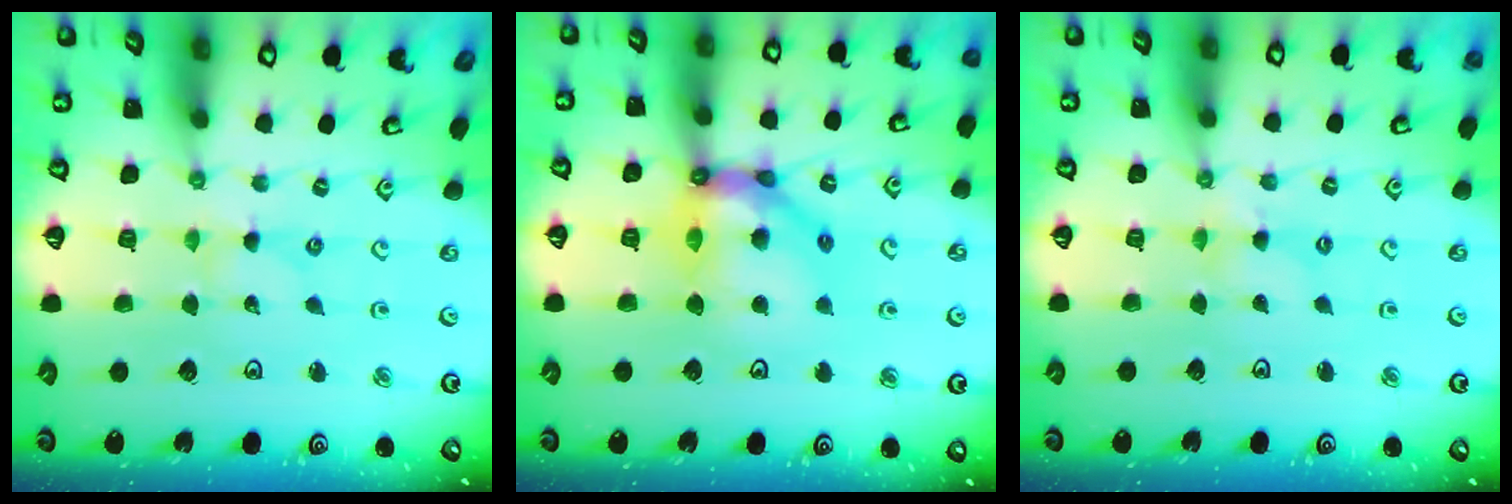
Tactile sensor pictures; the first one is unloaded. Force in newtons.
{"total": 15.3, "press": 15.2, "slide": 1.8}
{"total": 1.1, "press": 1.0, "slide": 0.2}